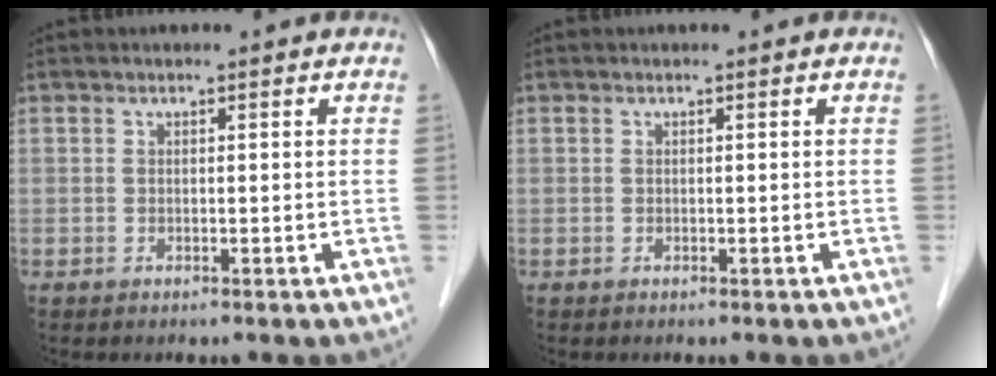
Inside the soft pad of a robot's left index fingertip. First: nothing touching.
{"total": 0.0}